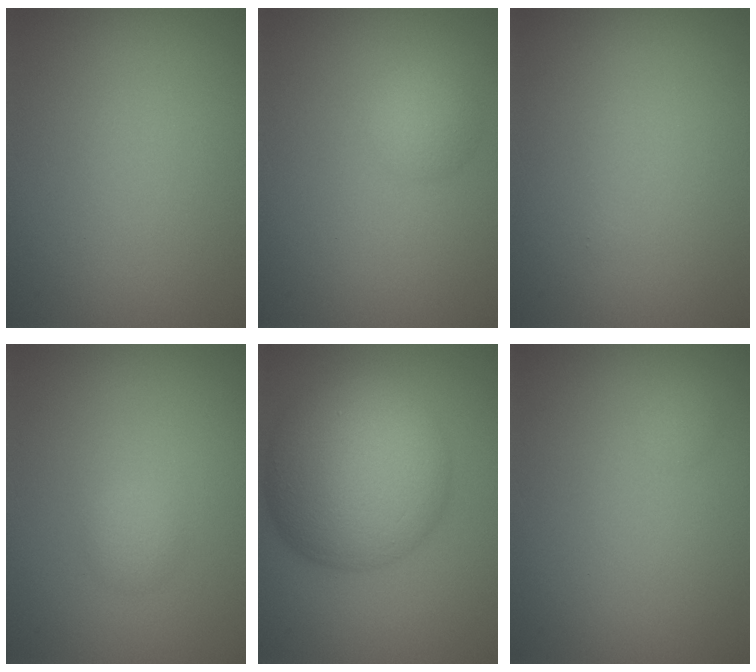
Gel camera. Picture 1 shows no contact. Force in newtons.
{"total": 2.0, "press": 2.0, "slide": 0.0}
{"total": 0.0}
{"total": 1.2, "press": 1.2, "slide": 0.0}
{"total": 11.7, "press": 11.7, "slide": 0.1}
{"total": 0.6, "press": 0.6, "slide": 0.0}